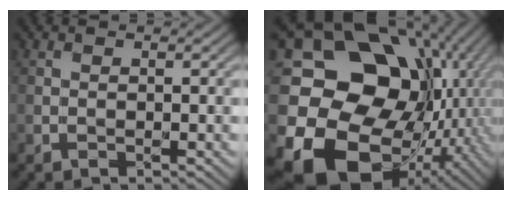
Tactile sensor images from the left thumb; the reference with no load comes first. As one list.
[{"total": 19.8, "force": [-2.7, 15.9, 11.5], "torque": [-0.278, -0.038, -0.021]}]